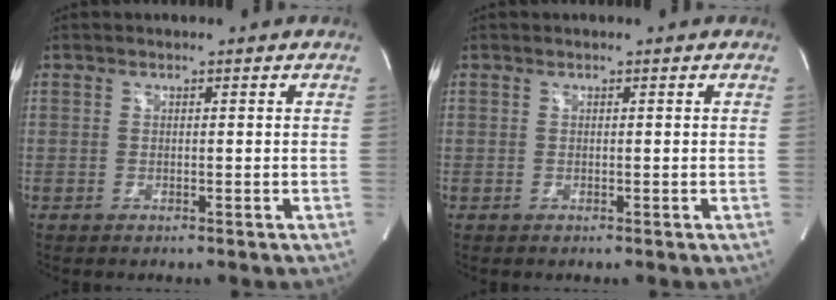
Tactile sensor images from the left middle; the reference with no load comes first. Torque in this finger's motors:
{"motor_torque": [0.12, 0.03, -0.06, -0.01]}